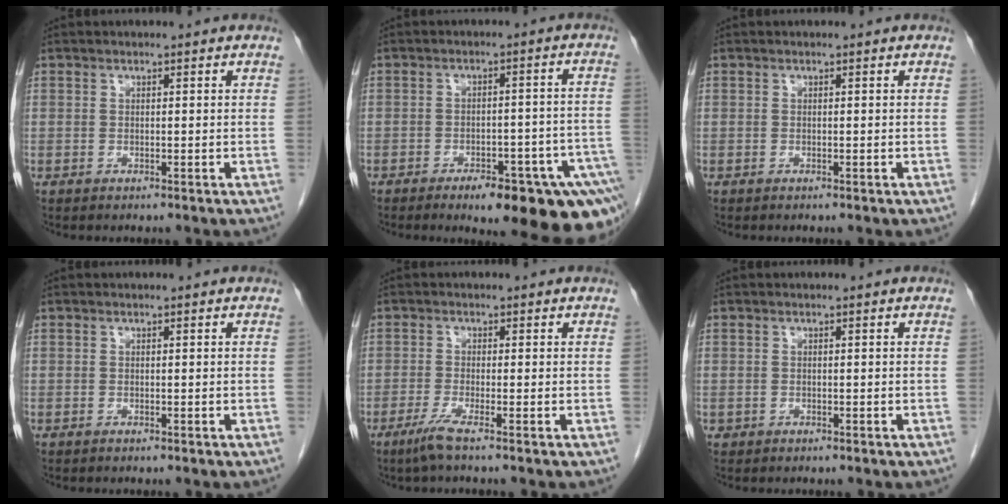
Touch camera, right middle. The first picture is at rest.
{"total": 16.8, "force": [-12.0, 3.6, 11.3], "torque": [-0.066, 0.016, -0.147]}
{"total": 0.0}
{"total": 0.0}
{"total": 2.7, "force": [-1.8, -0.5, 2.0], "torque": [-0.049, -0.010, -0.041]}
{"total": 0.0}